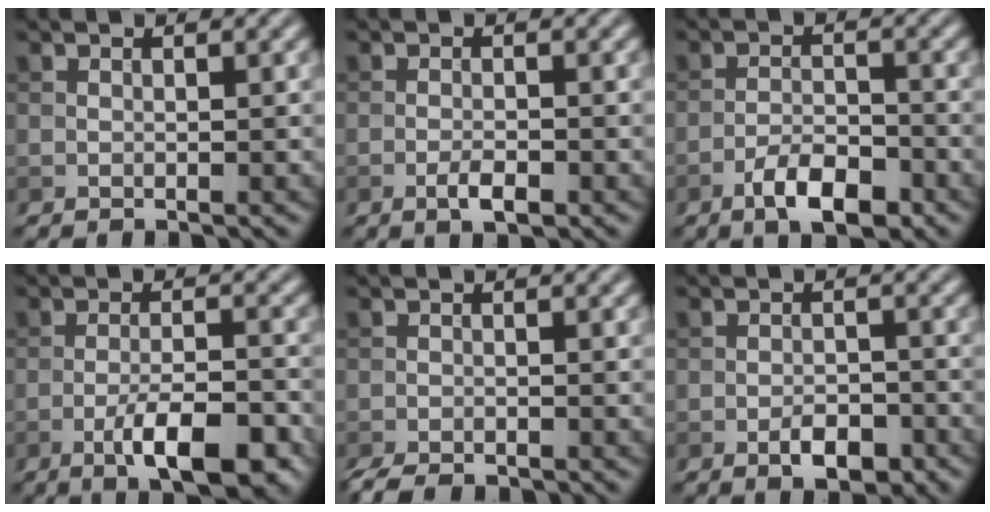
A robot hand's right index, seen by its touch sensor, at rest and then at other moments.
{"total": 2.2, "force": [-1.1, 0.7, 1.7], "torque": [-0.033, 0.000, -0.022]}
{"total": 4.7, "force": [-2.9, 1.8, 3.3], "torque": [-0.054, 0.003, -0.053]}
{"total": 6.9, "force": [-3.6, 1.9, 5.6], "torque": [-0.094, 0.003, -0.057]}
{"total": 3.1, "force": [-2.8, 0.7, 1.3], "torque": [-0.026, -0.009, -0.051]}
{"total": 3.1, "force": [-1.7, 1.5, 2.2], "torque": [-0.031, 0.003, -0.028]}